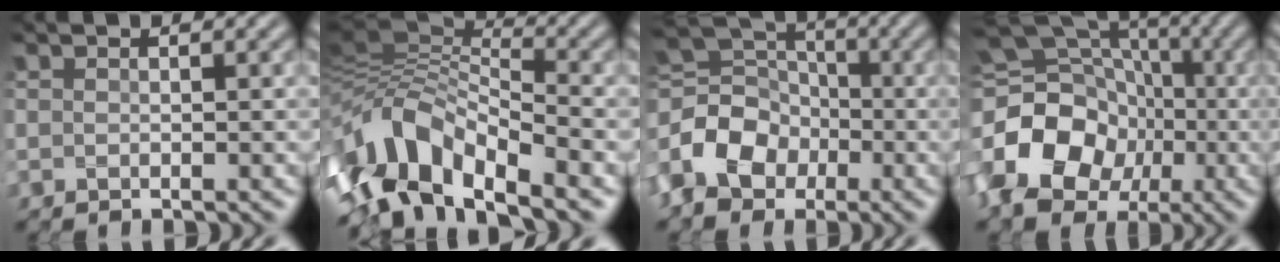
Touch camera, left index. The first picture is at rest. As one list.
[{"total": 8.6, "force": [-5.3, 3.6, 5.7], "torque": [-0.107, 0.008, -0.110]}, {"total": 7.4, "force": [-3.0, 5.6, 3.9], "torque": [-0.086, 0.002, -0.063]}, {"total": 14.3, "force": [-4.0, 11.4, 7.6], "torque": [-0.164, -0.003, -0.081]}]